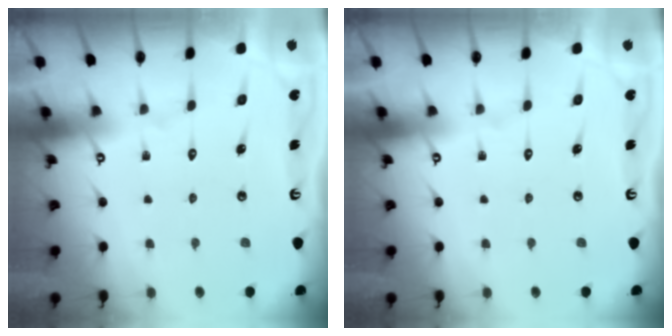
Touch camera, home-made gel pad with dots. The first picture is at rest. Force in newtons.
{"total": 0.0}